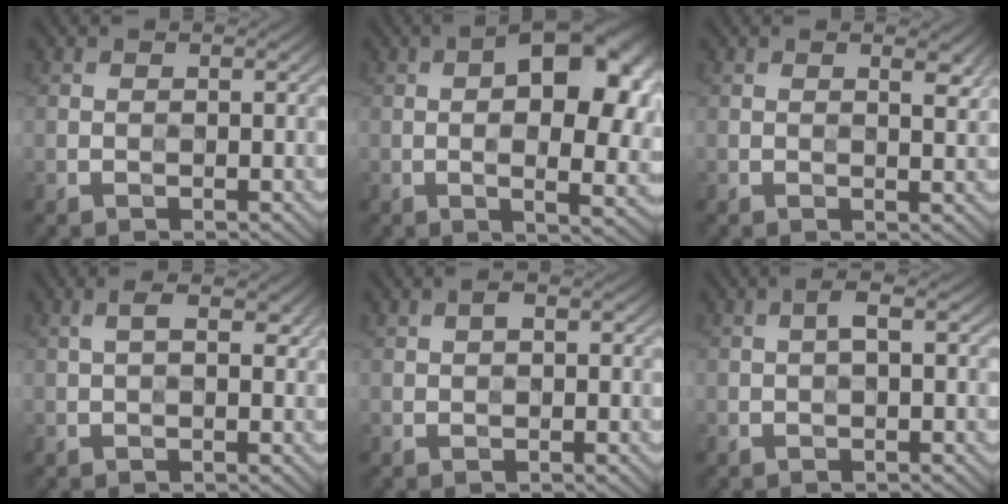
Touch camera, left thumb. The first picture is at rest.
{"total": 15.9, "force": [3.5, 7.4, 13.6], "torque": [-0.182, 0.023, 0.035]}
{"total": 2.2, "force": [1.0, 0.7, 1.8], "torque": [-0.027, -0.004, 0.018]}
{"total": 1.6, "force": [0.5, 0.5, 1.4], "torque": [-0.029, 0.003, 0.008]}
{"total": 1.3, "force": [0.4, 0.7, 1.0], "torque": [-0.016, 0.005, 0.004]}
{"total": 1.4, "force": [0.1, 0.3, 1.4], "torque": [-0.028, 0.008, -0.002]}